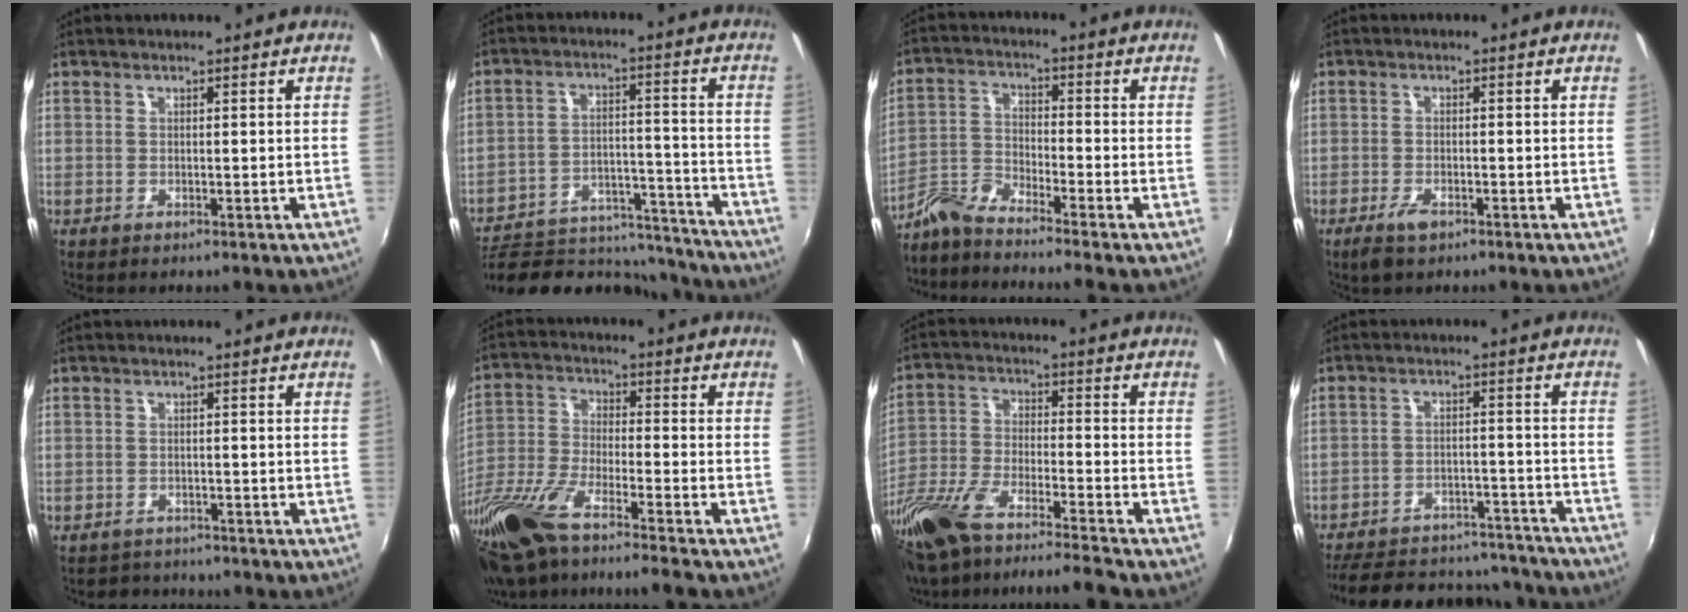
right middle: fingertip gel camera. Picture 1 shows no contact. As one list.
[{"total": 22.2, "force": [-19.4, 8.0, 7.0], "torque": [-0.136, 0.025, -0.252]}, {"total": 5.7, "force": [-5.3, -0.2, 2.2], "torque": [-0.048, -0.004, -0.115]}, {"total": 3.5, "force": [-2.3, 1.4, 2.1], "torque": [-0.051, -0.008, -0.044]}, {"total": 3.4, "force": [-2.9, 1.6, -0.1], "torque": [-0.010, 0.002, -0.049]}, {"total": 18.5, "force": [-14.5, 2.4, 11.2], "torque": [-0.238, -0.054, -0.275]}, {"total": 19.3, "force": [-16.2, 1.9, 10.2], "torque": [-0.218, -0.048, -0.296]}, {"total": 24.7, "force": [-21.2, 9.1, 8.8], "torque": [-0.189, 0.028, -0.262]}]